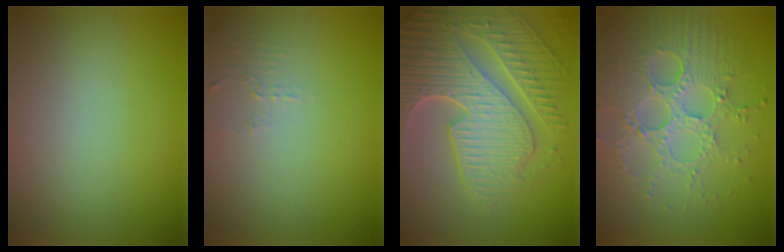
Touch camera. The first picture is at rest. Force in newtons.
{"total": 1.2, "press": 1.2, "slide": 0.4}
{"total": 9.1, "press": 6.5, "slide": 6.3}
{"total": 5.1, "press": 4.5, "slide": 2.3}